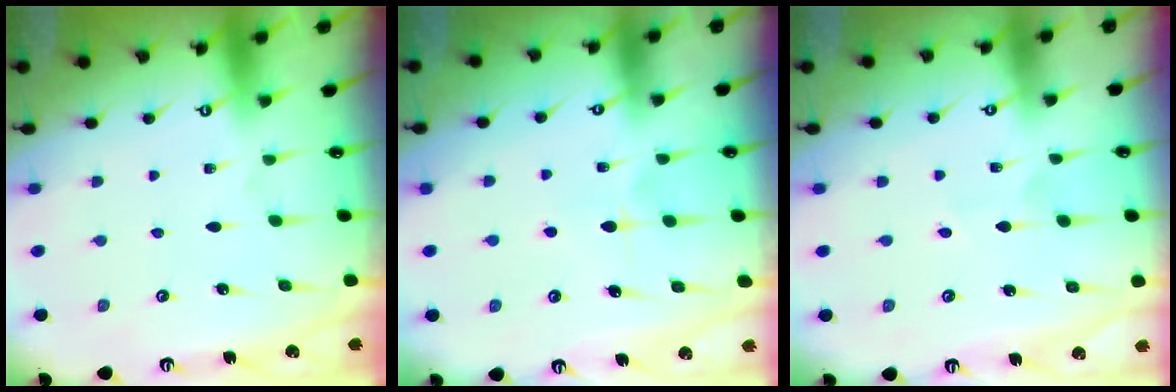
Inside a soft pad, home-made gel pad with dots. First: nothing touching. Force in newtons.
{"total": 5.8, "press": 5.8, "slide": 0.2}
{"total": 2.1, "press": 2.1, "slide": 0.2}